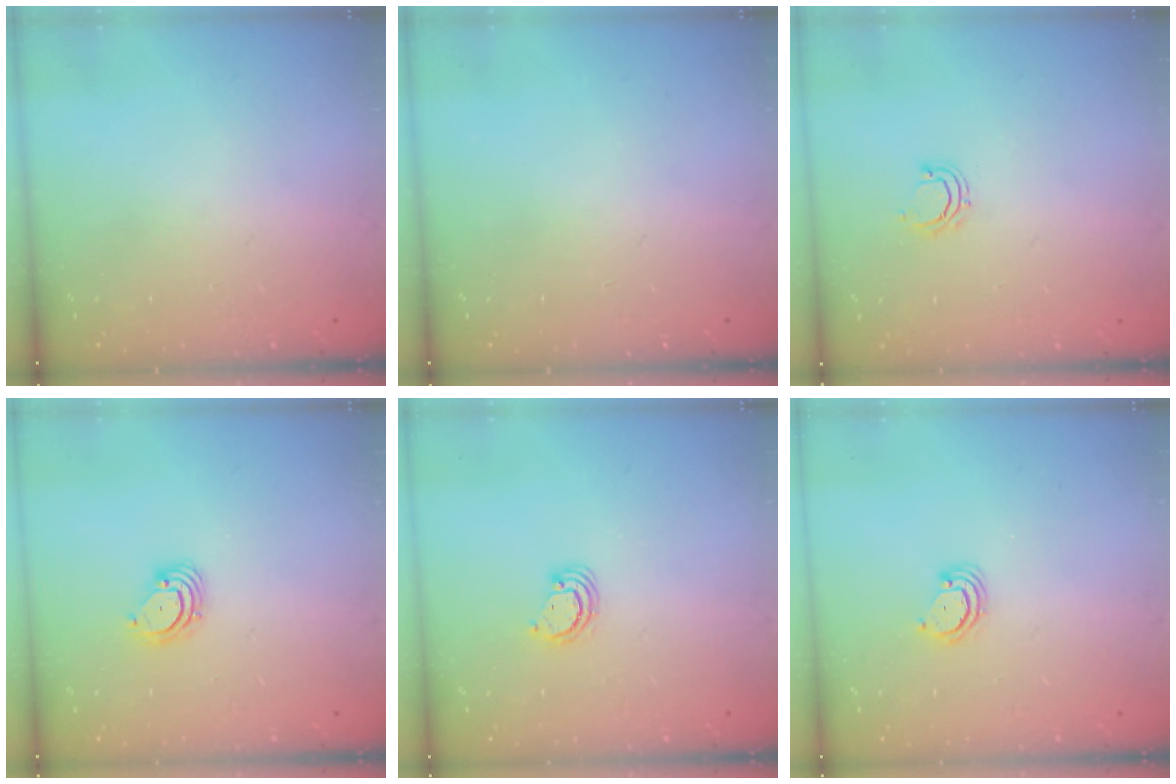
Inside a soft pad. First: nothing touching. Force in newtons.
{"total": 0.0}
{"total": 4.9, "press": 4.8, "slide": 0.9}
{"total": 3.2, "press": 3.2, "slide": 0.1}
{"total": 2.9, "press": 2.9, "slide": 0.3}
{"total": 2.9, "press": 2.9, "slide": 0.3}